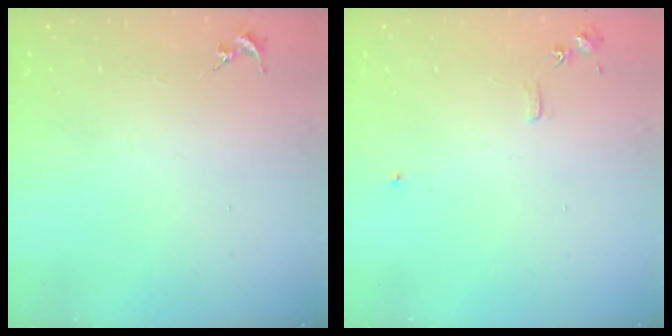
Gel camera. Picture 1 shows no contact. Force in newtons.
{"total": 5.9, "press": 5.9, "slide": 0.7}